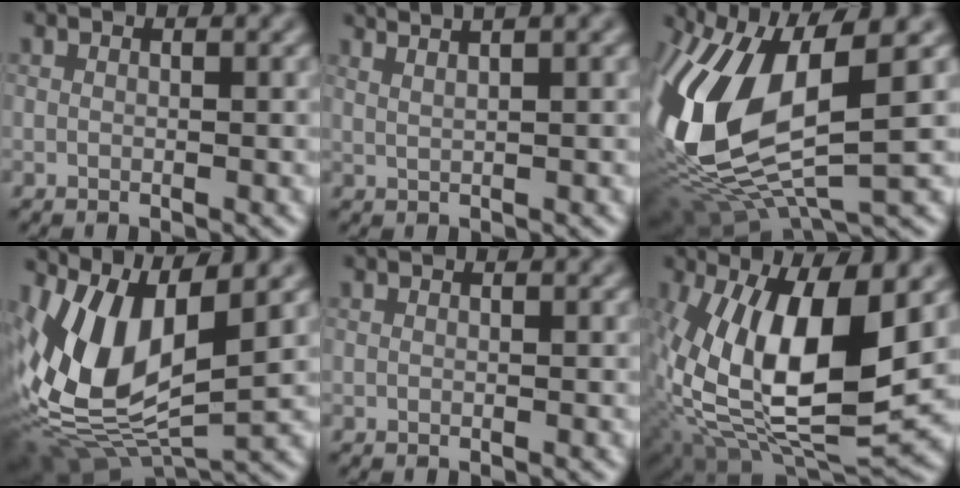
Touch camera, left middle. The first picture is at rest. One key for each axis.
{"total": 3.1, "fx": 2.4, "fy": 0.7, "fz": 1.8, "tx": -0.016, "ty": 0.019, "tz": 0.019}
{"total": 12.8, "fx": 1.3, "fy": 5.6, "fz": 11.4, "tx": -0.263, "ty": -0.007, "tz": 0.033}
{"total": 11.4, "fx": 1.3, "fy": 5.1, "fz": 10.1, "tx": -0.224, "ty": -0.004, "tz": 0.036}
{"total": 0.0}
{"total": 13.5, "fx": 1.0, "fy": 5.4, "fz": 12.3, "tx": -0.230, "ty": -0.002, "tz": 0.024}